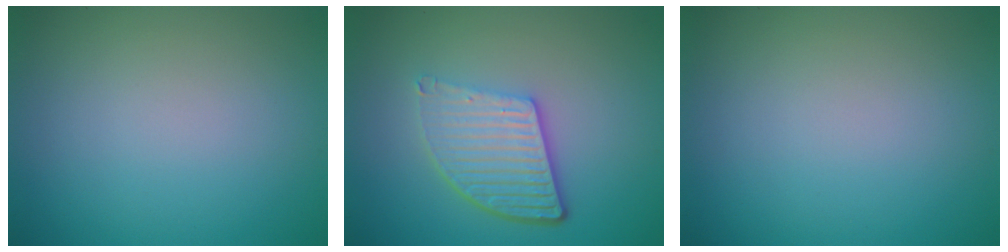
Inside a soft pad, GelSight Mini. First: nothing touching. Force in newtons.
{"total": 5.3, "press": 3.8, "slide": 3.7}
{"total": 0.0}